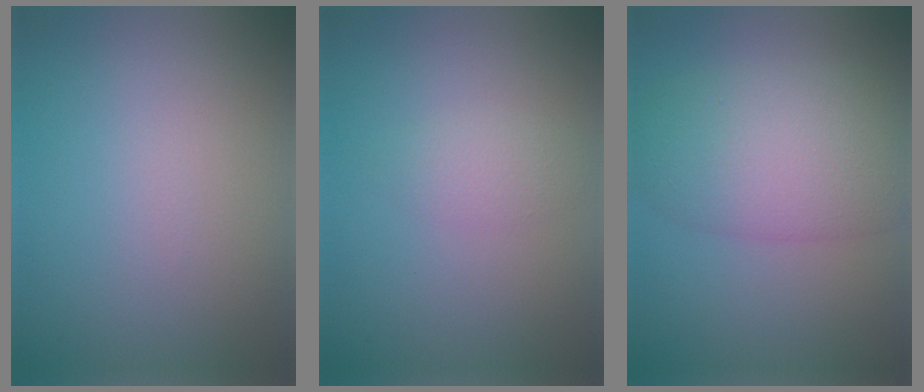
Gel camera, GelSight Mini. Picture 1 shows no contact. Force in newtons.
{"total": 1.6, "press": 1.6, "slide": 0.1}
{"total": 7.5, "press": 7.4, "slide": 0.2}